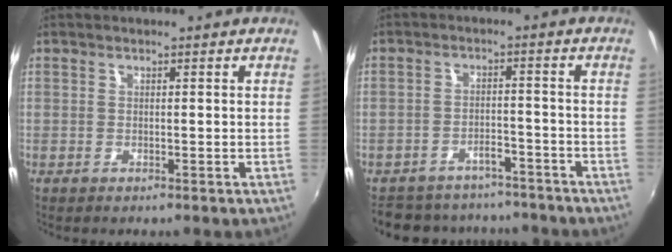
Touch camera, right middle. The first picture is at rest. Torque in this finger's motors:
{"motor_torque": [0.10, -0.20, 0.06, 0.02]}